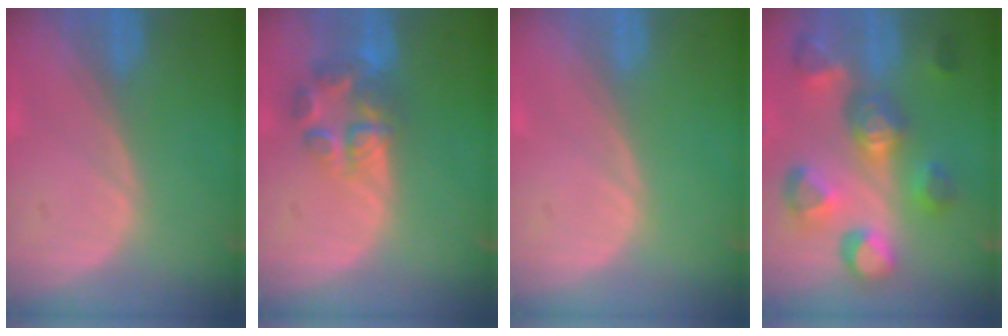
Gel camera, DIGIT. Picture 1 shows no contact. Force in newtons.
{"total": 7.0, "press": 5.9, "slide": 3.6}
{"total": 0.0}
{"total": 10.9, "press": 9.9, "slide": 4.5}